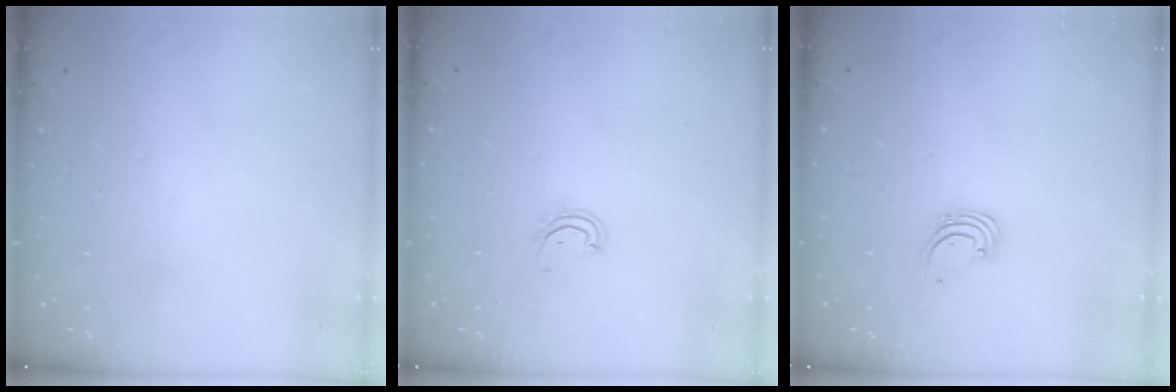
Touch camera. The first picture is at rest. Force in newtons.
{"total": 4.0, "press": 4.0, "slide": 0.3}
{"total": 1.4, "press": 1.4, "slide": 0.1}